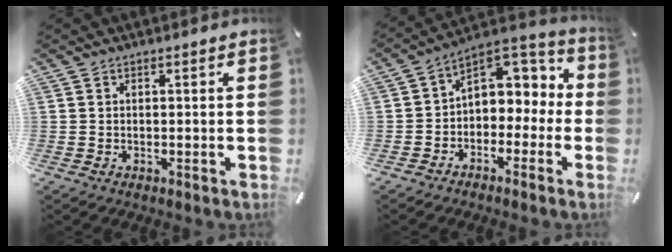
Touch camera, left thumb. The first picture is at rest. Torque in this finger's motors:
{"motor_torque": [-0.44, 1.24, 0.48, 0.35, 0.07]}